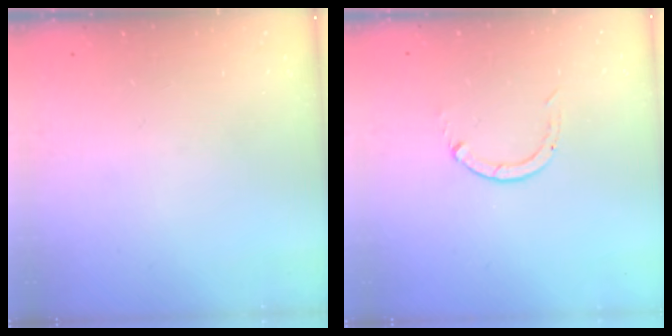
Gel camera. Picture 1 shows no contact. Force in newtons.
{"total": 0.0}